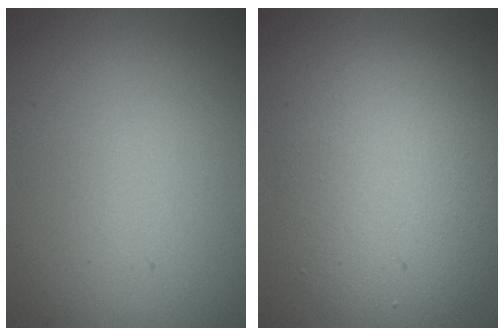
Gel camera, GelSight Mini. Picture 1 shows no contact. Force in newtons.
{"total": 6.1, "press": 6.1, "slide": 0.2}